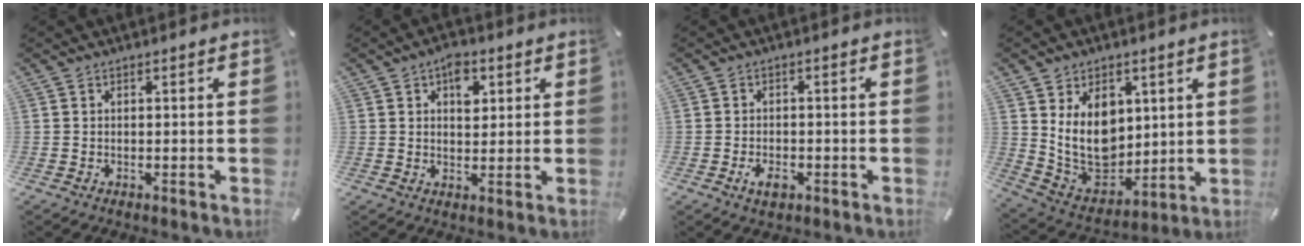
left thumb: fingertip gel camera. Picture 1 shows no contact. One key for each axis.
{"total": 5.4, "fx": 2.2, "fy": 3.6, "fz": 3.4, "tx": -0.032, "ty": -0.008, "tz": 0.032}
{"total": 3.7, "fx": -1.7, "fy": 2.2, "fz": 2.4, "tx": -0.054, "ty": 0.003, "tz": -0.033}
{"total": 14.1, "fx": 4.0, "fy": 11.2, "fz": 7.6, "tx": -0.154, "ty": -0.031, "tz": 0.079}